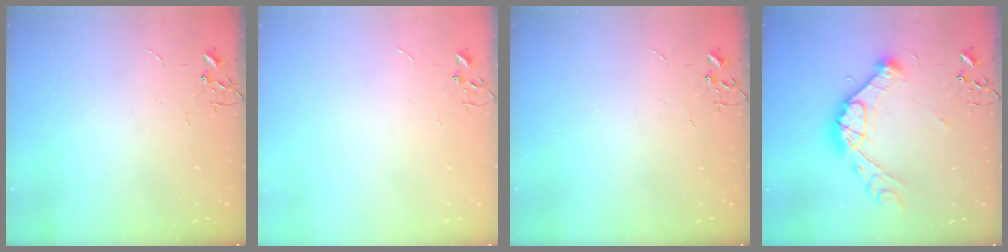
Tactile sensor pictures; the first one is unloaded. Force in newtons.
{"total": 0.0}
{"total": 0.0}
{"total": 15.3, "press": 15.2, "slide": 1.5}